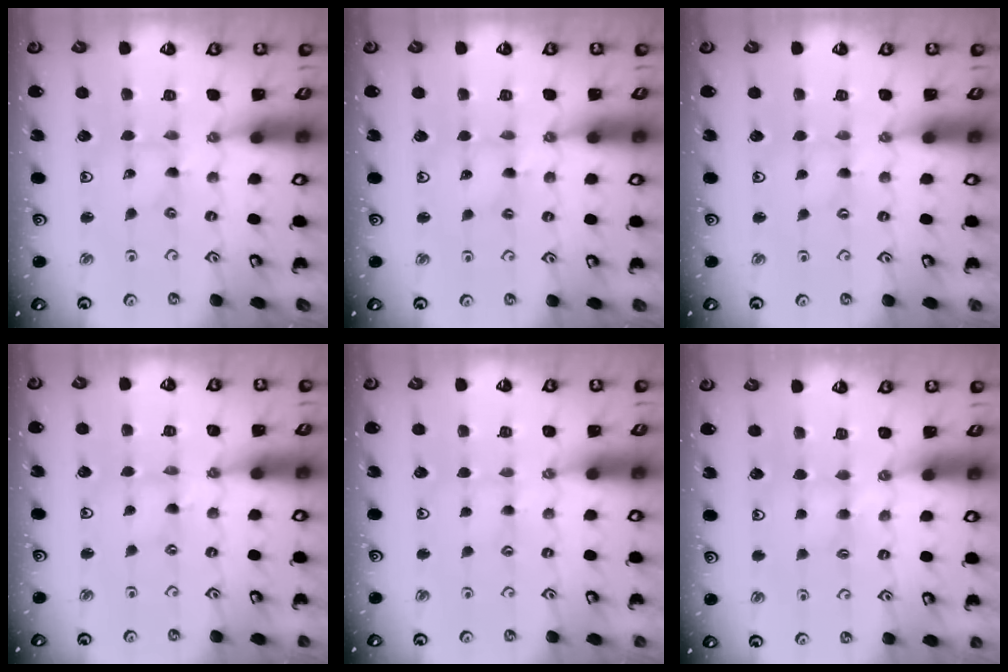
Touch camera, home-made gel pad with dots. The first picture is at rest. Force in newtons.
{"total": 3.1, "press": 3.1, "slide": 0.2}
{"total": 0.0}
{"total": 1.1, "press": 1.0, "slide": 0.2}
{"total": 1.5, "press": 1.4, "slide": 0.3}
{"total": 4.0, "press": 4.0, "slide": 0.5}